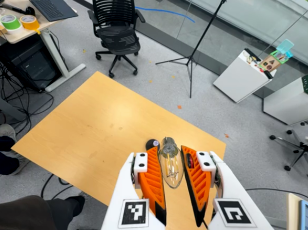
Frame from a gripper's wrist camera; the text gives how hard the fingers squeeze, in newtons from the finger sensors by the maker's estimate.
{"total": 14.6, "left": 16.3, "right": 13.0}